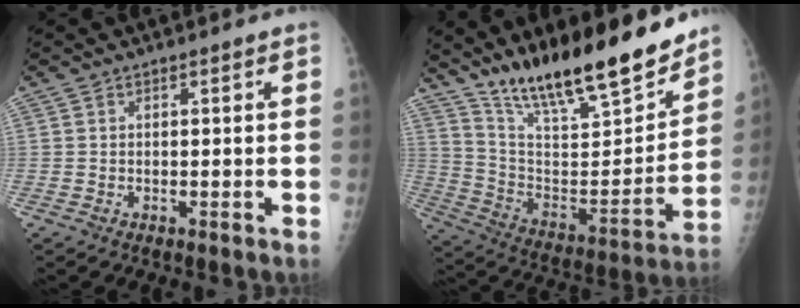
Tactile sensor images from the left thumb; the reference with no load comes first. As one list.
[{"total": 23.4, "force": [18.6, 5.4, 13.2], "torque": [-0.182, -0.095, 0.317]}]